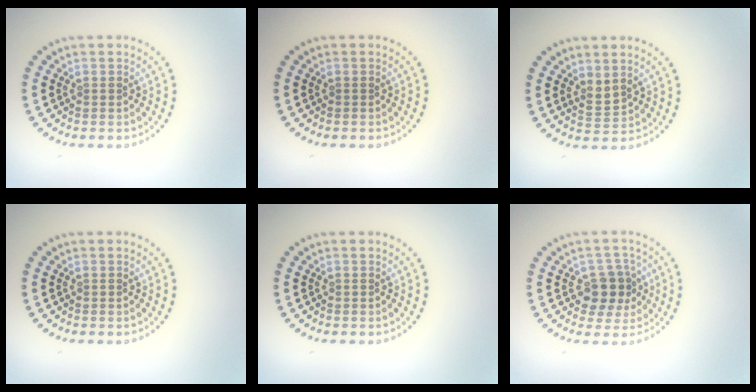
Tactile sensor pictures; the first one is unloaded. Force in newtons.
{"total": 0.0}
{"total": 1.4, "press": 1.2, "slide": 0.8}
{"total": 0.0}
{"total": 0.0}
{"total": 3.7, "press": 3.4, "slide": 1.4}